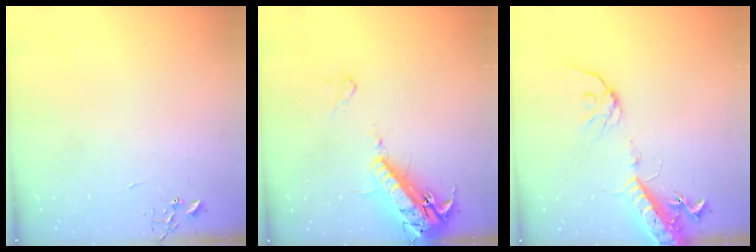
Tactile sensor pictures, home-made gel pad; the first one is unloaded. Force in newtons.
{"total": 18.7, "press": 18.4, "slide": 3.8}
{"total": 15.2, "press": 14.8, "slide": 3.4}